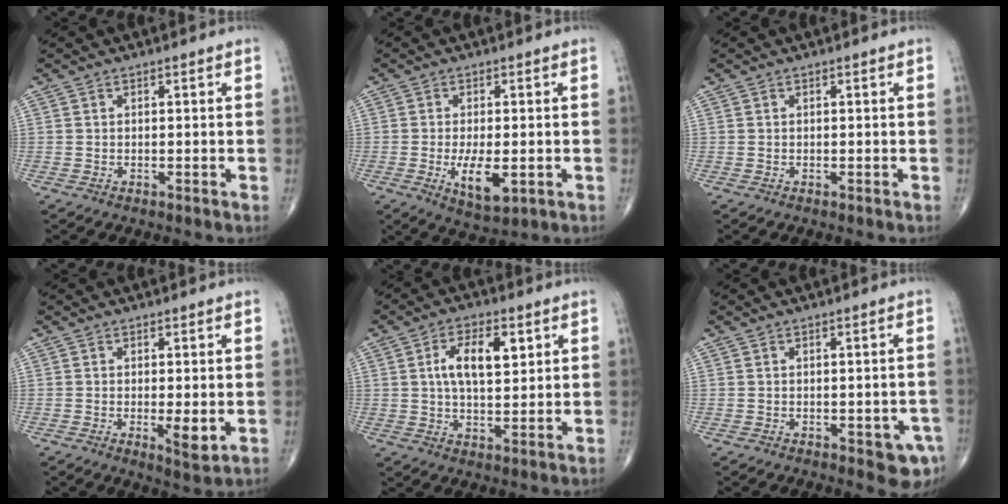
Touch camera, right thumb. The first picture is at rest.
{"total": 7.1, "force": [-1.7, 3.0, 6.3], "torque": [-0.106, -0.015, -0.020]}
{"total": 0.0}
{"total": 4.1, "force": [-0.6, 1.1, 3.9], "torque": [-0.061, -0.014, -0.008]}
{"total": 9.1, "force": [2.6, 4.4, 7.5], "torque": [-0.117, -0.004, 0.045]}
{"total": 5.1, "force": [-2.0, 2.2, 4.2], "torque": [-0.030, 0.004, -0.017]}